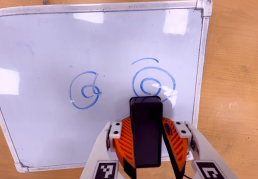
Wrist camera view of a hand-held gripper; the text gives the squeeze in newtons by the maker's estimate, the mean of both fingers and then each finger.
{"total": 7.2, "left": 8.0, "right": 6.3}